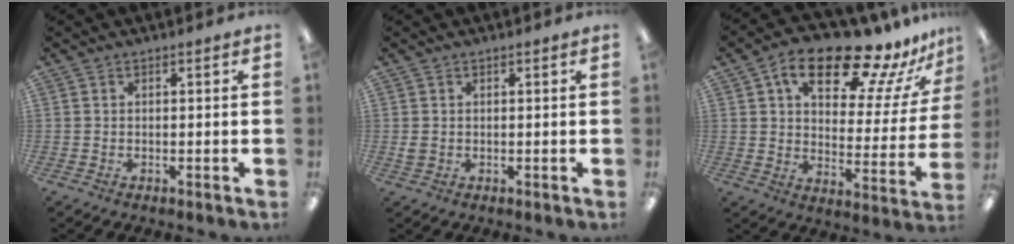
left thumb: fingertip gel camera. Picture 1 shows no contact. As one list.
[{"total": 1.8, "force": [0.2, 1.7, 0.7], "torque": [-0.005, 0.002, 0.002]}, {"total": 20.3, "force": [13.9, 8.1, 12.3], "torque": [-0.191, -0.084, 0.230]}]